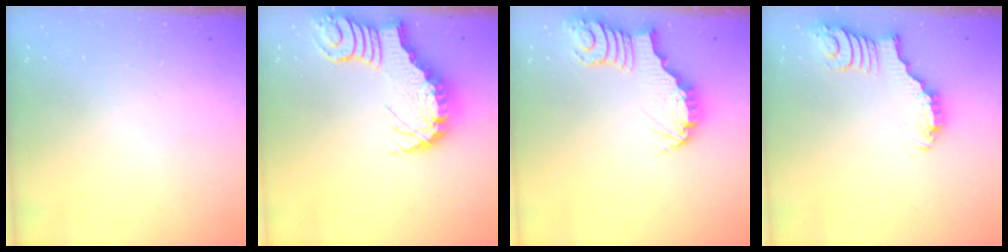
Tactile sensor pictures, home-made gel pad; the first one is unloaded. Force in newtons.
{"total": 3.3, "press": 3.3, "slide": 0.5}
{"total": 3.7, "press": 3.6, "slide": 0.4}
{"total": 2.9, "press": 2.9, "slide": 0.4}